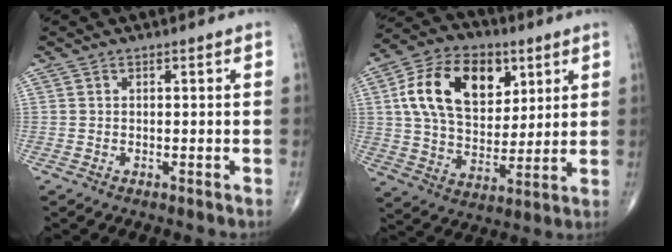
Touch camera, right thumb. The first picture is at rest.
{"total": 19.3, "force": [6.4, 12.5, 13.3], "torque": [-0.203, -0.011, 0.112]}